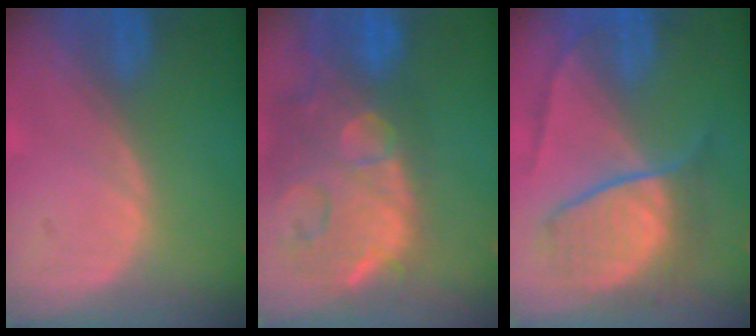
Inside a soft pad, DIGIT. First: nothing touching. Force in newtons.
{"total": 14.8, "press": 11.9, "slide": 8.9}
{"total": 7.6, "press": 7.6, "slide": 0.3}